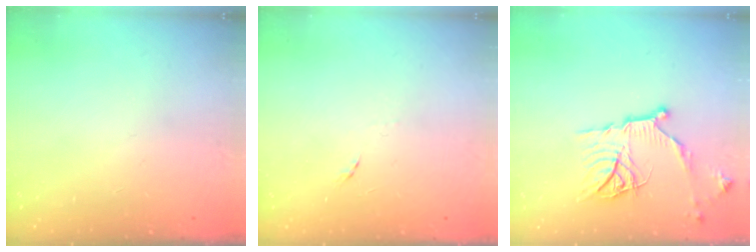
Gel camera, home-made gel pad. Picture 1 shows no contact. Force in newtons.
{"total": 5.7, "press": 5.6, "slide": 0.6}
{"total": 14.7, "press": 14.7, "slide": 0.2}